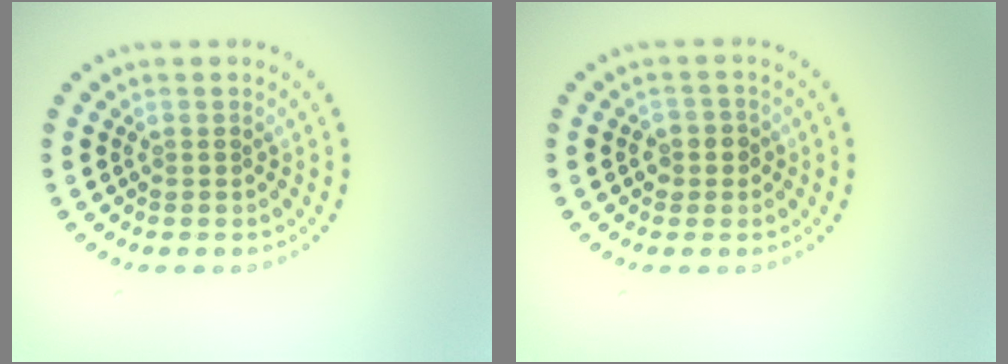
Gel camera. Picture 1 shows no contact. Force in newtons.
{"total": 1.7, "press": 1.5, "slide": 0.7}